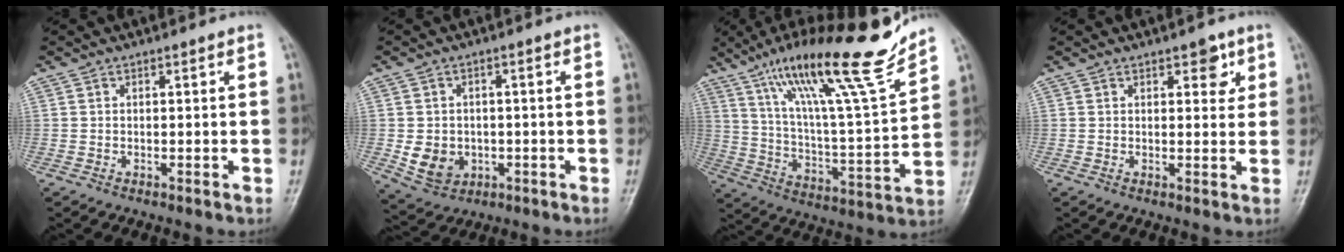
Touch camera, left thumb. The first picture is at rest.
{"total": 7.0, "force": [-1.3, 6.0, 3.5], "torque": [-0.043, 0.005, -0.006]}
{"total": 23.2, "force": [16.5, 2.5, 16.1], "torque": [-0.242, -0.065, 0.279]}
{"total": 3.9, "force": [2.0, 2.0, 2.6], "torque": [-0.011, -0.006, 0.021]}